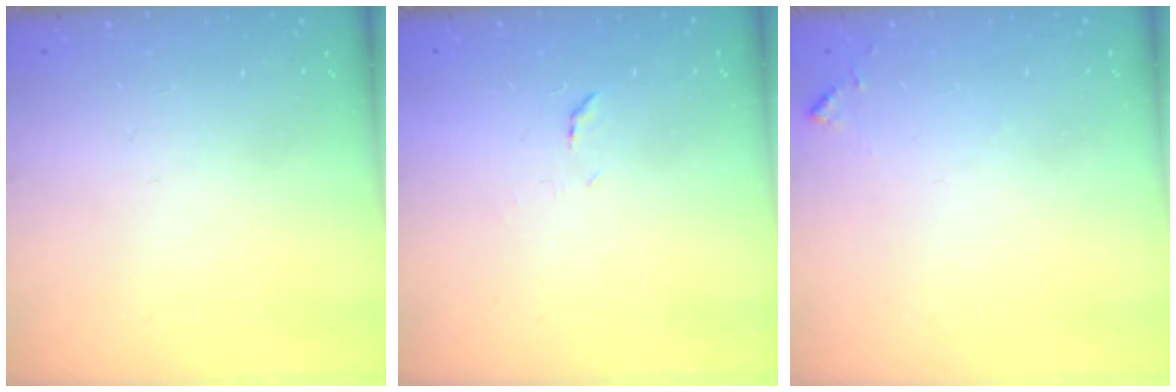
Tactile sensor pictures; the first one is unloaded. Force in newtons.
{"total": 6.3, "press": 6.2, "slide": 0.6}
{"total": 5.8, "press": 5.7, "slide": 0.7}